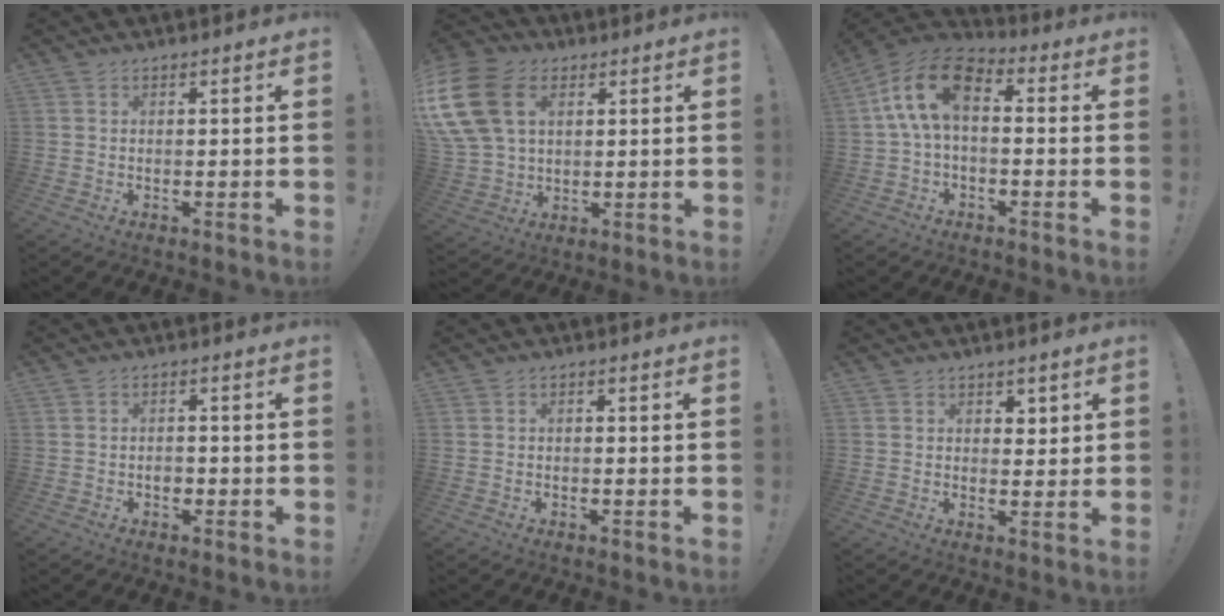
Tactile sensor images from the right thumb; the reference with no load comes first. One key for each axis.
{"total": 19.5, "fx": 5.9, "fy": 13.7, "fz": 12.6, "tx": -0.260, "ty": -0.011, "tz": 0.108}
{"total": 12.9, "fx": 2.3, "fy": 7.3, "fz": 10.4, "tx": -0.200, "ty": 0.012, "tz": 0.046}
{"total": 2.5, "fx": -1.2, "fy": 1.7, "fz": 1.4, "tx": -0.018, "ty": 0.001, "tz": -0.023}
{"total": 0.7, "fx": -0.6, "fy": 0.1, "fz": 0.4, "tx": -0.009, "ty": 0.002, "tz": -0.011}
{"total": 3.4, "fx": 2.1, "fy": 2.6, "fz": 0.6, "tx": 0.006, "ty": -0.012, "tz": 0.035}